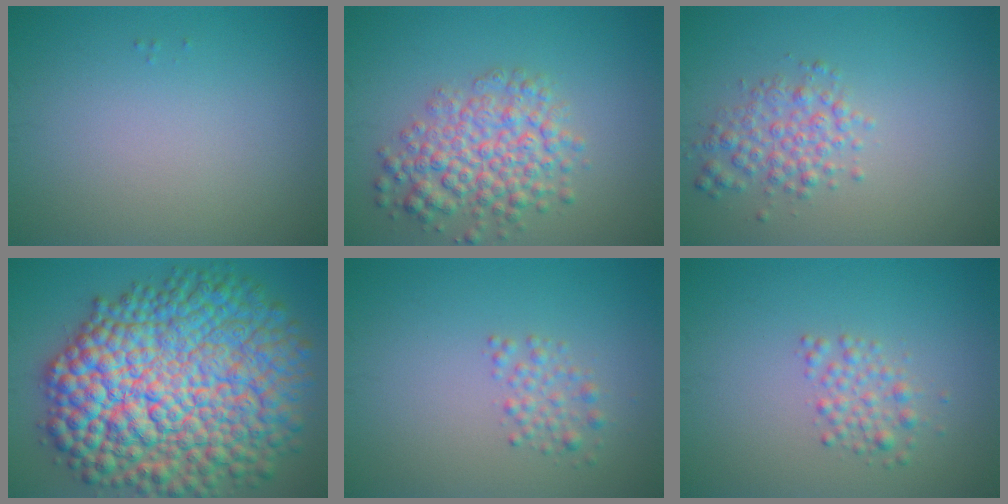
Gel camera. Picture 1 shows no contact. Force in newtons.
{"total": 5.4, "press": 5.4, "slide": 0.2}
{"total": 2.8, "press": 2.8, "slide": 0.1}
{"total": 18.0, "press": 18.0, "slide": 0.1}
{"total": 1.7, "press": 1.7, "slide": 0.0}
{"total": 2.0, "press": 2.0, "slide": 0.1}